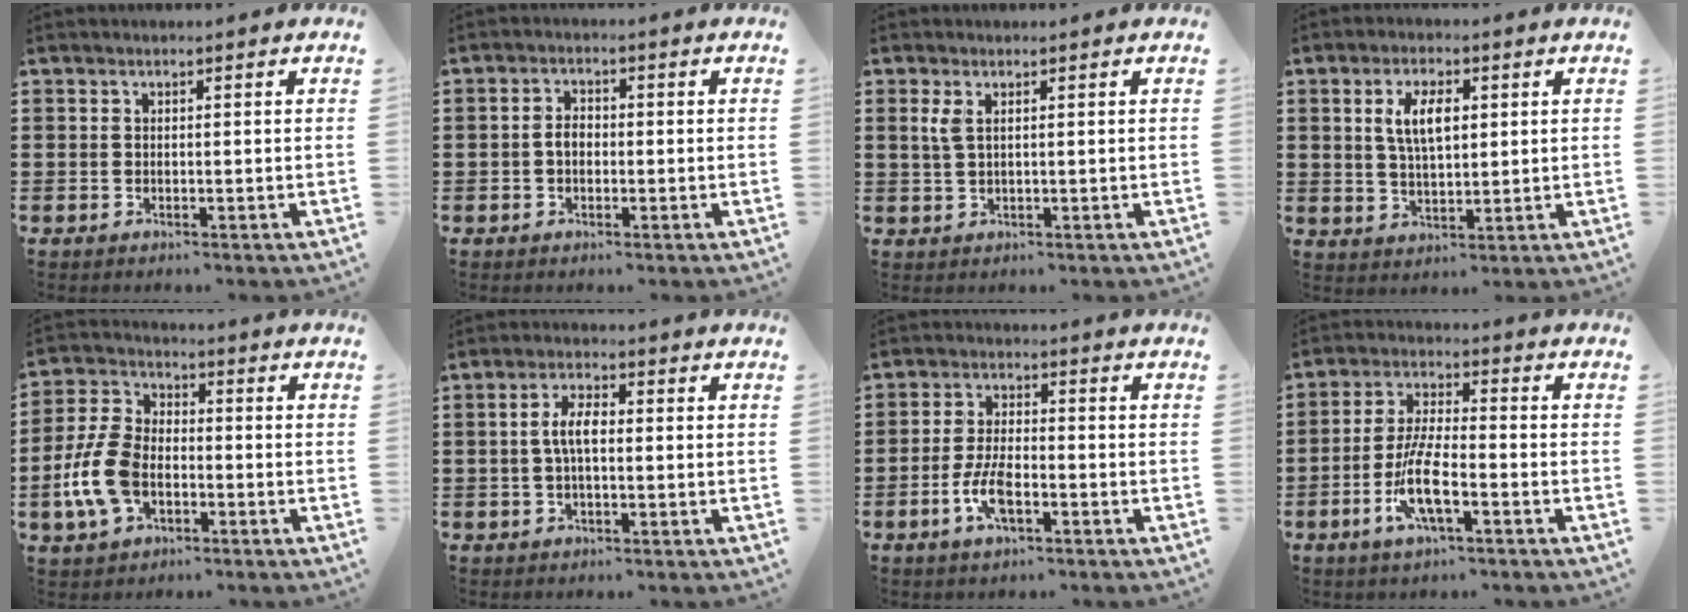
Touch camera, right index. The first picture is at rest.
{"total": 2.5, "force": [-0.4, 1.6, 1.9], "torque": [-0.036, 0.005, -0.009]}
{"total": 2.2, "force": [0.8, 0.7, 2.0], "torque": [-0.041, 0.005, 0.013]}
{"total": 5.8, "force": [1.5, 2.7, 4.9], "torque": [-0.103, 0.011, 0.025]}
{"total": 8.8, "force": [-2.8, 5.3, 6.5], "torque": [-0.169, -0.002, -0.058]}
{"total": 4.5, "force": [0.0, 1.9, 4.1], "torque": [-0.090, 0.001, -0.007]}
{"total": 6.0, "force": [-2.4, 2.6, 4.9], "torque": [-0.113, -0.001, -0.052]}
{"total": 8.5, "force": [-3.4, 2.3, 7.4], "torque": [-0.166, -0.010, -0.069]}